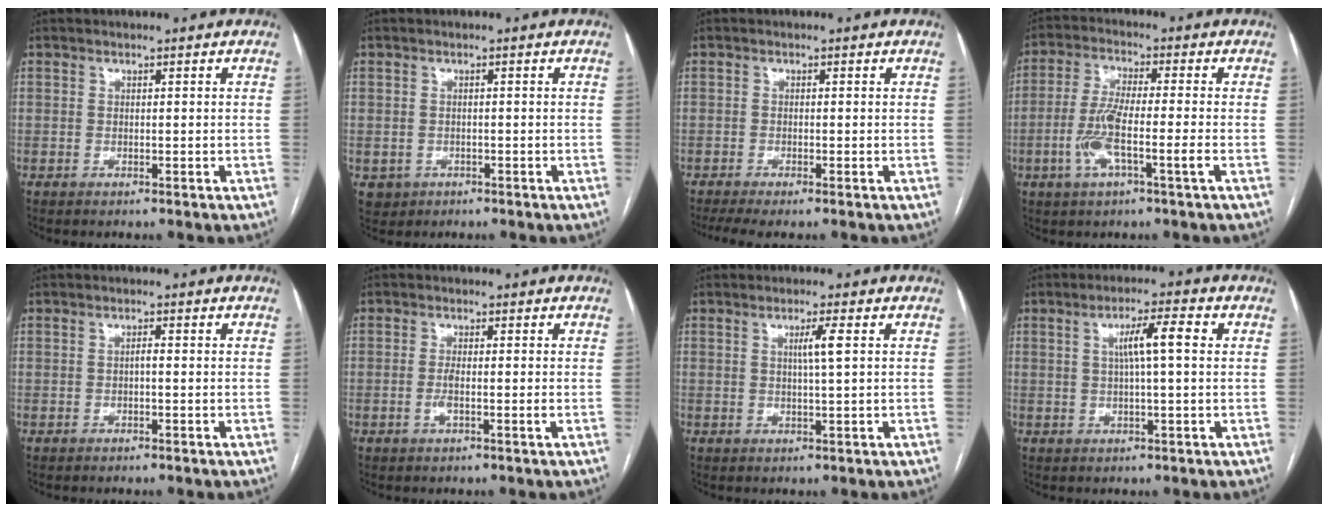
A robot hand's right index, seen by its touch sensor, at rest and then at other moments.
{"total": 2.6, "force": [-0.8, 2.5, 0.3], "torque": [-0.001, 0.005, -0.005]}
{"total": 3.7, "force": [-2.7, 0.3, 2.4], "torque": [-0.041, -0.008, -0.047]}
{"total": 7.8, "force": [-2.4, 0.6, 7.4], "torque": [-0.154, 0.003, -0.049]}
{"total": 0.9, "force": [-0.2, 0.2, 0.8], "torque": [-0.014, 0.002, -0.004]}
{"total": 2.3, "force": [-0.6, 0.1, 2.2], "torque": [-0.045, -0.003, -0.013]}
{"total": 2.9, "force": [0.7, -0.4, 2.8], "torque": [-0.050, 0.000, 0.012]}
{"total": 5.7, "force": [1.1, 0.2, 5.6], "torque": [-0.096, 0.011, 0.019]}